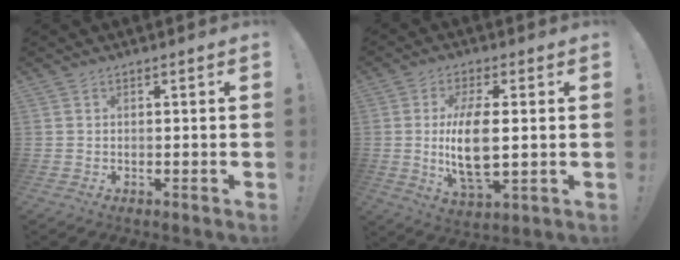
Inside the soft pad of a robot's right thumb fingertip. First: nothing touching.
{"total": 13.1, "force": [0.4, 5.2, 12.0], "torque": [-0.240, -0.016, -0.001]}